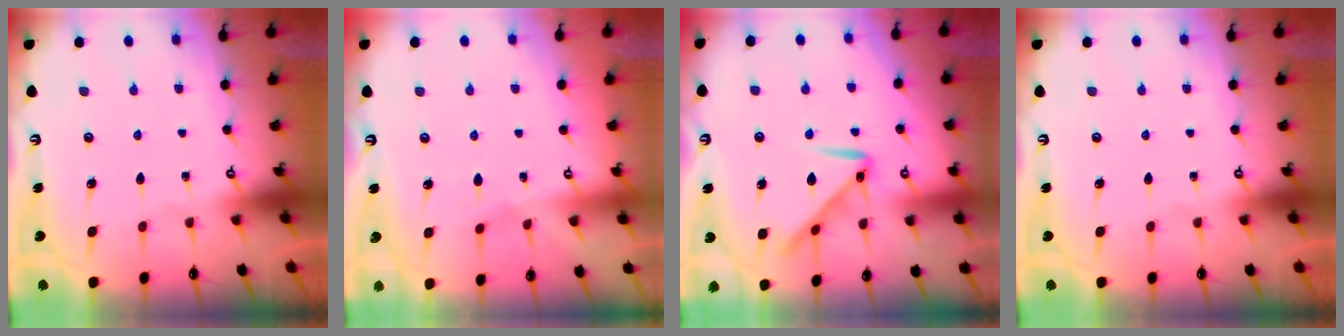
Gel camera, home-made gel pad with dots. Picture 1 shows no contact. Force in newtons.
{"total": 2.2, "press": 2.1, "slide": 0.4}
{"total": 10.5, "press": 10.5, "slide": 0.5}
{"total": 0.0}